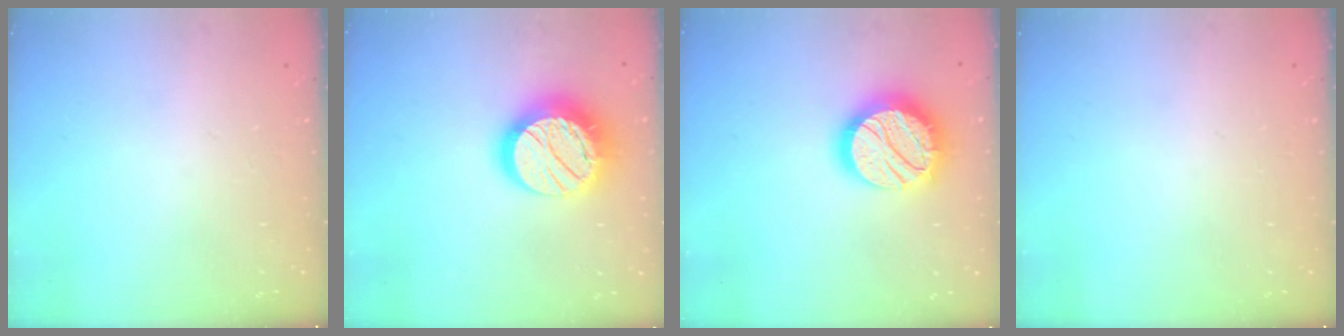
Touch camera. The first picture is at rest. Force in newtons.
{"total": 18.2, "press": 18.1, "slide": 1.1}
{"total": 18.8, "press": 18.7, "slide": 1.2}
{"total": 0.0}